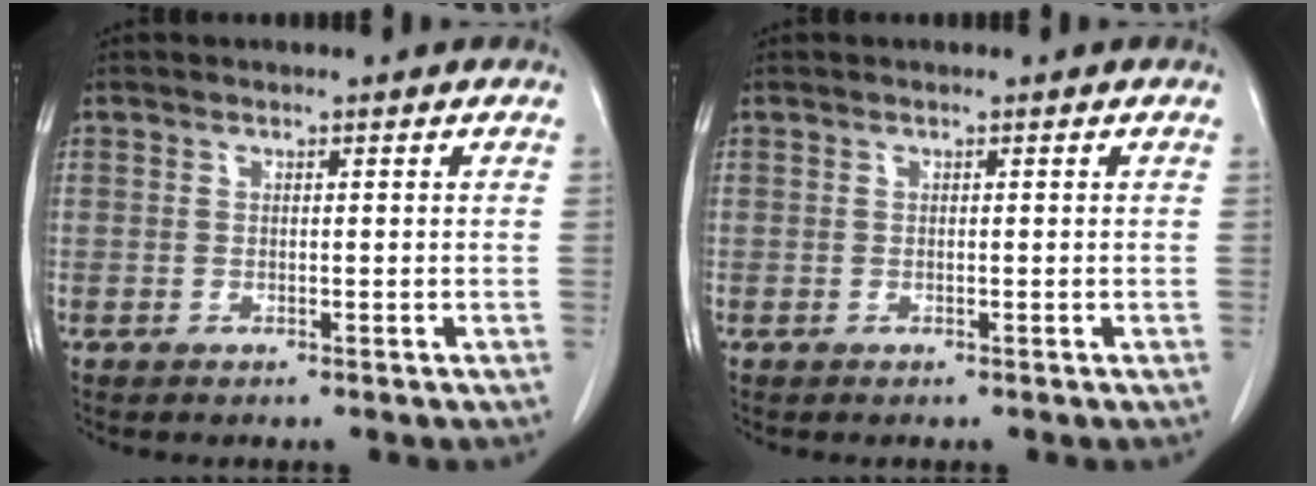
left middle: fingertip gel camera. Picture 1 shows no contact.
{"total": 0.0}